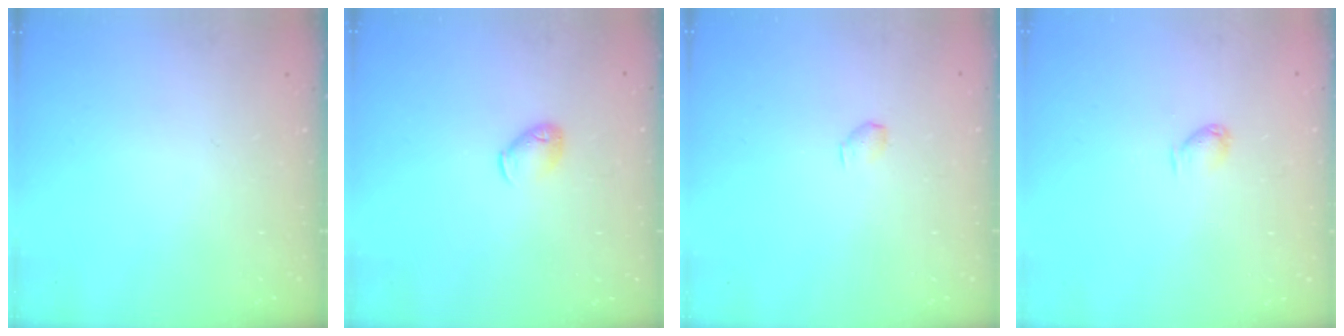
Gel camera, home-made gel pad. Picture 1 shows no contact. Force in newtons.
{"total": 5.8, "press": 5.6, "slide": 1.2}
{"total": 2.9, "press": 2.9, "slide": 0.5}
{"total": 3.5, "press": 3.5, "slide": 0.6}